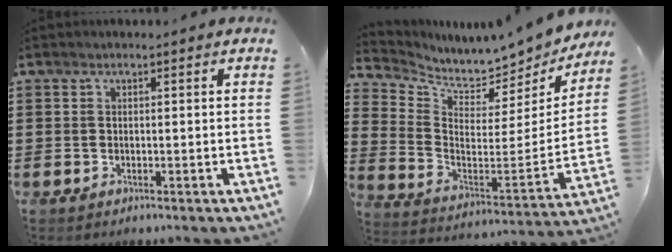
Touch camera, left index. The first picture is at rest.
{"total": 5.5, "force": [5.4, 0.8, 1.0], "torque": [-0.050, -0.068, 0.087]}